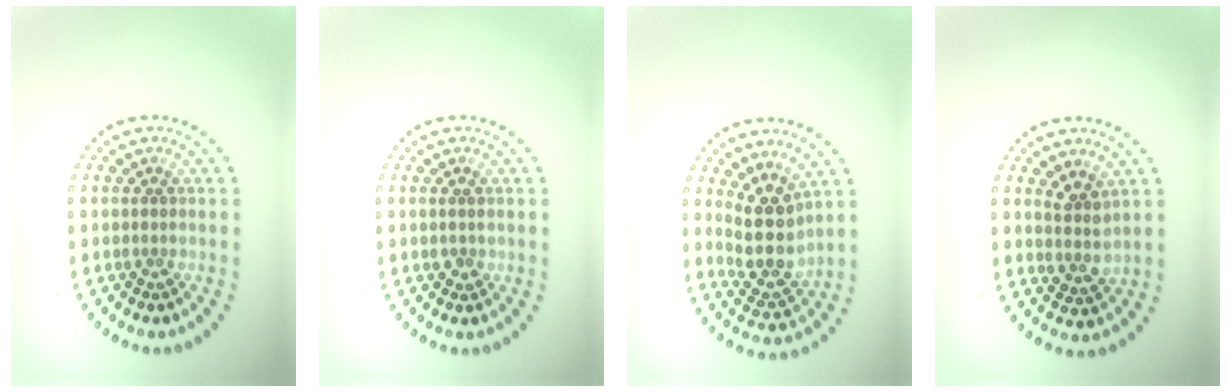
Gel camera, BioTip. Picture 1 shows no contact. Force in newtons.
{"total": 0.8, "press": 0.8, "slide": 0.1}
{"total": 4.2, "press": 3.5, "slide": 2.2}
{"total": 2.1, "press": 1.7, "slide": 1.3}